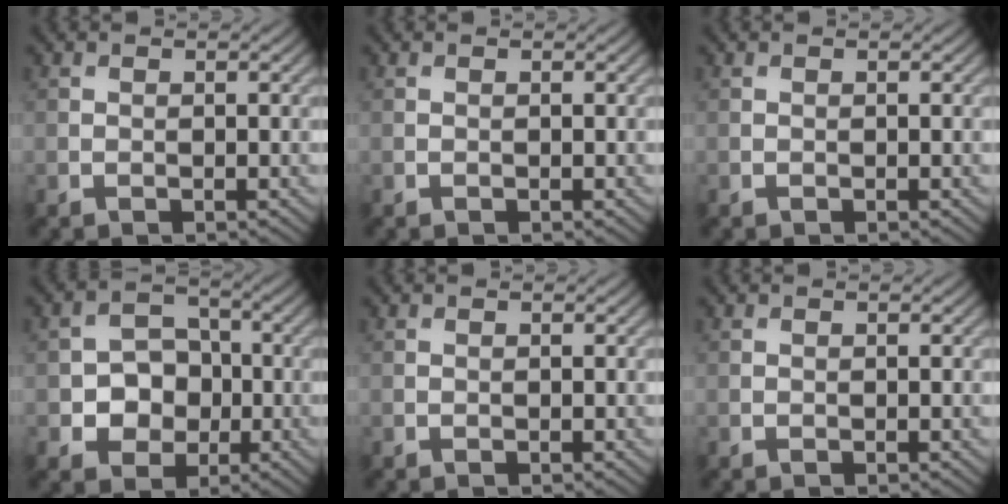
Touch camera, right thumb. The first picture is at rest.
{"total": 0.0}
{"total": 0.0}
{"total": 5.4, "force": [-1.2, 4.5, 2.8], "torque": [-0.046, 0.005, -0.035]}
{"total": 0.0}
{"total": 0.0}